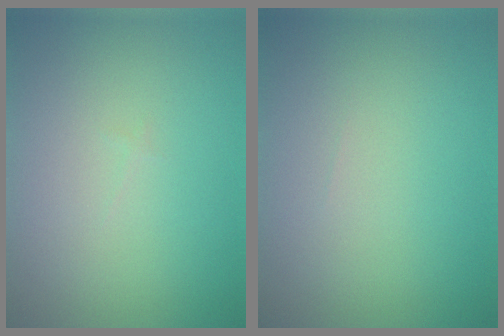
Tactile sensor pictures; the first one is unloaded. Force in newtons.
{"total": 0.0}